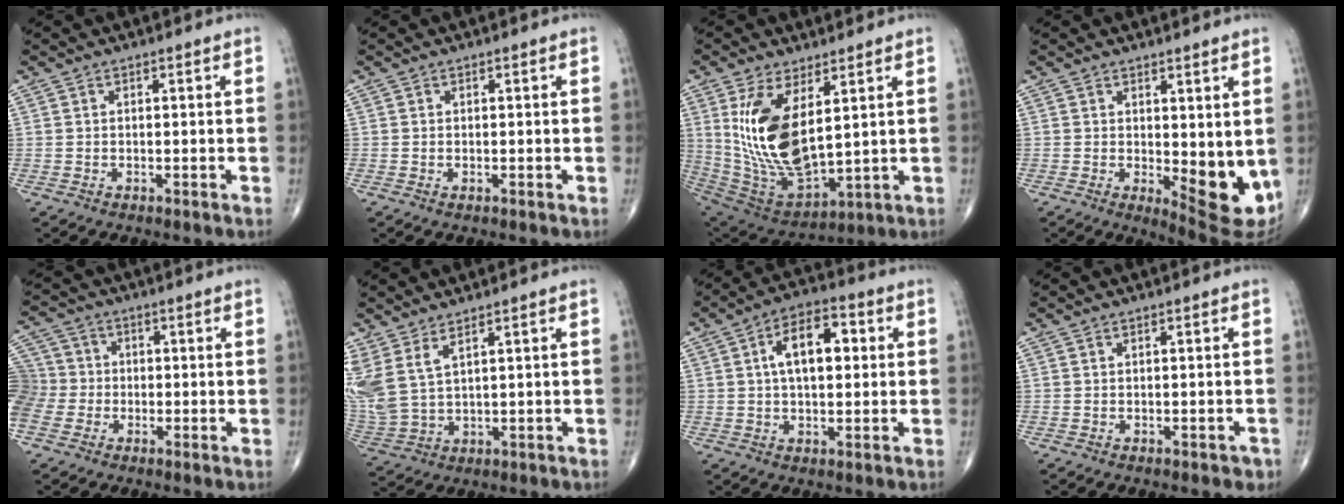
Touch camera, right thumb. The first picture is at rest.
{"total": 0.0}
{"total": 17.5, "force": [4.6, 8.2, 14.8], "torque": [-0.282, -0.028, 0.113]}
{"total": 10.0, "force": [-0.1, 4.1, 9.1], "torque": [-0.097, -0.026, 0.010]}
{"total": 13.5, "force": [-2.5, 12.1, 5.5], "torque": [-0.149, 0.035, -0.048]}
{"total": 10.0, "force": [4.9, 4.3, 7.6], "torque": [-0.197, -0.021, 0.116]}
{"total": 10.6, "force": [2.1, 5.6, 8.8], "torque": [-0.128, 0.018, 0.028]}
{"total": 1.2, "force": [-0.7, 0.8, 0.6], "torque": [0.002, 0.004, -0.008]}